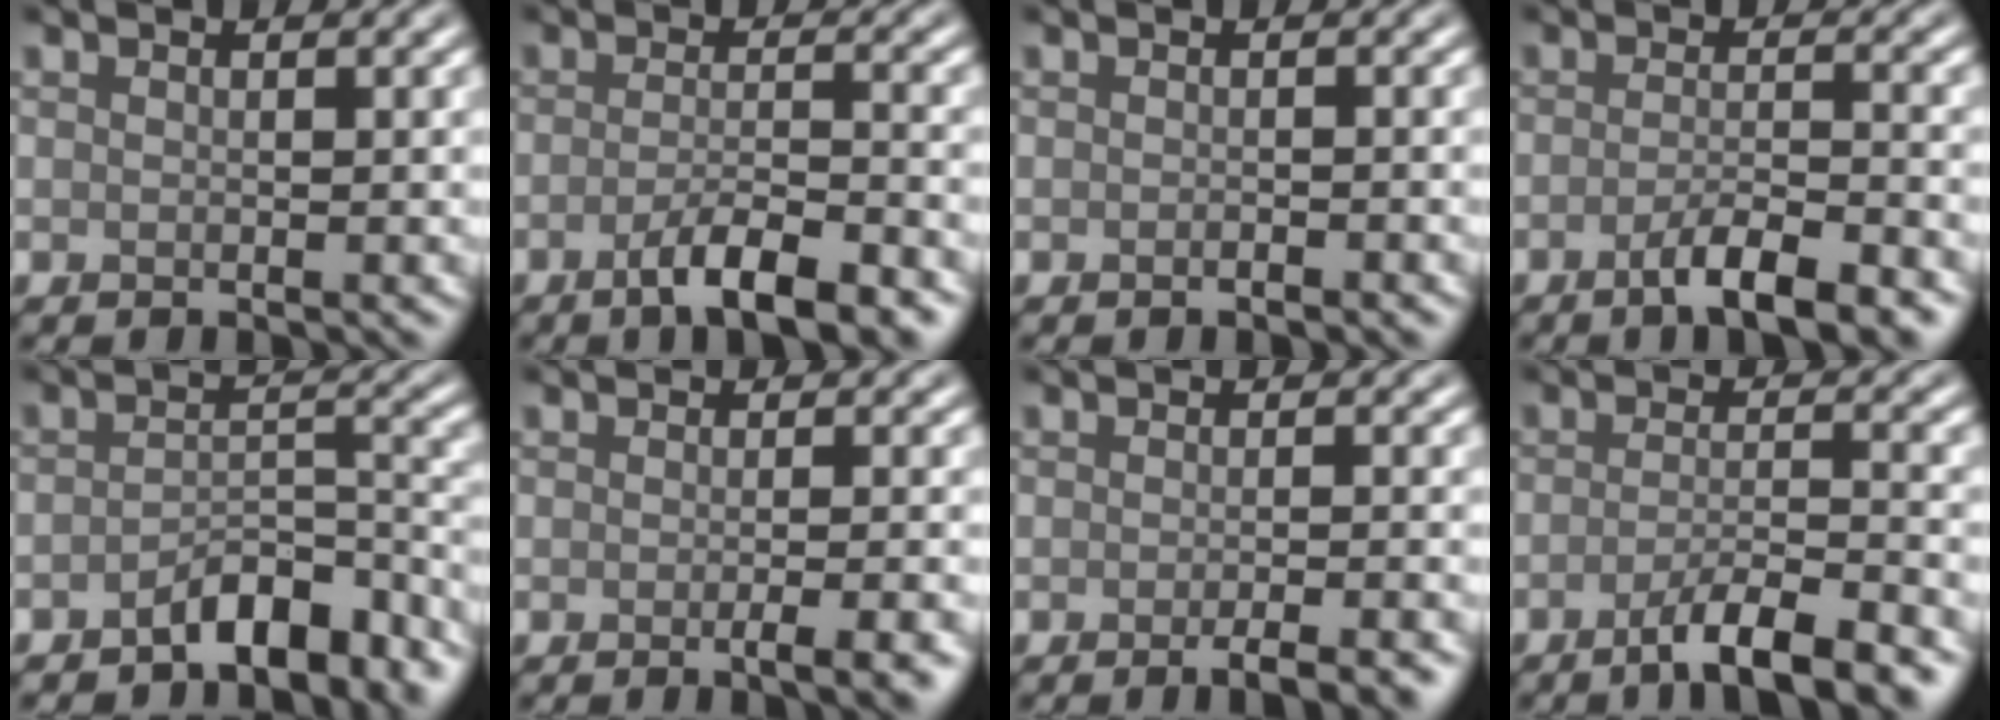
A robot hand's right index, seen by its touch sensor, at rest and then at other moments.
{"total": 5.3, "force": [-3.1, 1.2, 4.1], "torque": [-0.067, 0.001, -0.053]}
{"total": 0.7, "force": [-0.5, 0.1, 0.5], "torque": [-0.006, 0.000, -0.006]}
{"total": 4.7, "force": [-2.8, 1.0, 3.7], "torque": [-0.059, 0.002, -0.050]}
{"total": 4.8, "force": [-3.5, 1.9, 2.7], "torque": [-0.033, 0.010, -0.060]}
{"total": 3.4, "force": [-1.1, 0.9, 3.1], "torque": [-0.030, -0.001, -0.018]}
{"total": 3.5, "force": [-2.0, 0.8, 2.7], "torque": [-0.025, 0.001, -0.032]}
{"total": 6.0, "force": [-3.7, 1.2, 4.6], "torque": [-0.065, 0.004, -0.064]}